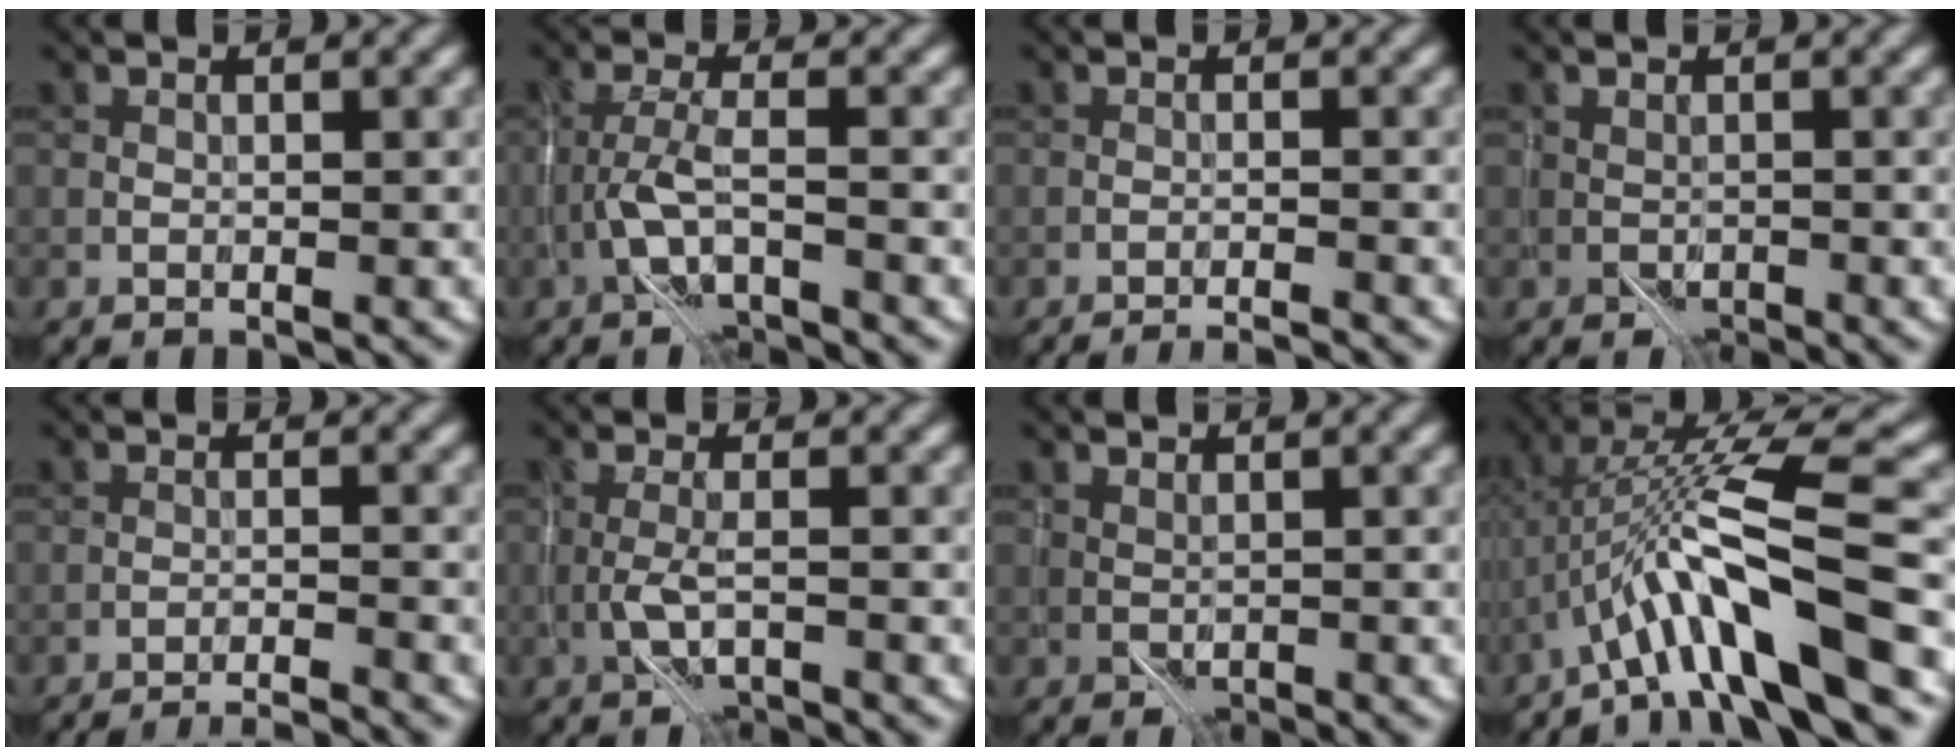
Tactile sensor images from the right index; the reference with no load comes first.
{"total": 3.6, "force": [-1.9, 0.8, 3.0], "torque": [-0.065, 0.003, -0.045]}
{"total": 3.8, "force": [-3.4, 0.5, 1.4], "torque": [-0.014, 0.003, -0.051]}
{"total": 1.1, "force": [-0.7, 0.6, 0.6], "torque": [-0.012, -0.003, -0.014]}
{"total": 5.9, "force": [-5.5, 0.8, 2.0], "torque": [-0.020, 0.003, -0.077]}
{"total": 2.5, "force": [-1.2, 0.5, 2.1], "torque": [-0.051, -0.001, -0.028]}
{"total": 1.0, "force": [-0.2, 0.7, 0.7], "torque": [-0.015, -0.002, -0.001]}
{"total": 9.6, "force": [-3.3, 1.7, 8.8], "torque": [-0.150, 0.024, -0.059]}